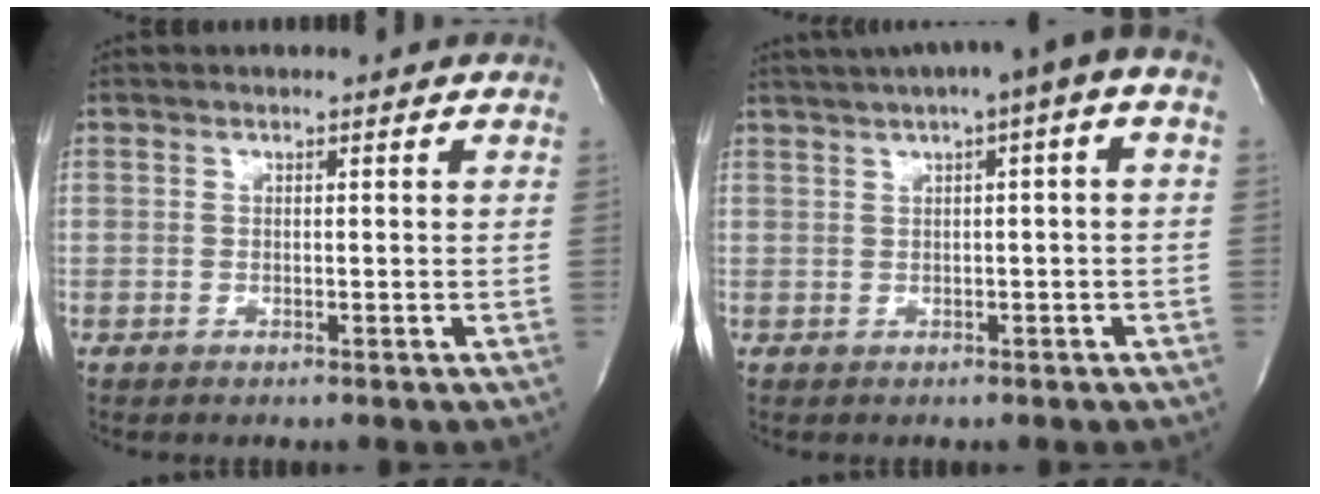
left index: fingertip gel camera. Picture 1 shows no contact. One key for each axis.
{"total": 8.2, "fx": 3.4, "fy": 1.0, "fz": 7.4, "tx": -0.114, "ty": 0.037, "tz": 0.045}